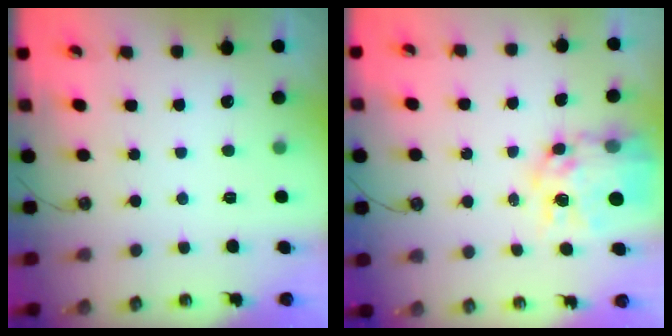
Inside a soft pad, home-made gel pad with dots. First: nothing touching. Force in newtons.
{"total": 14.5, "press": 14.4, "slide": 1.6}